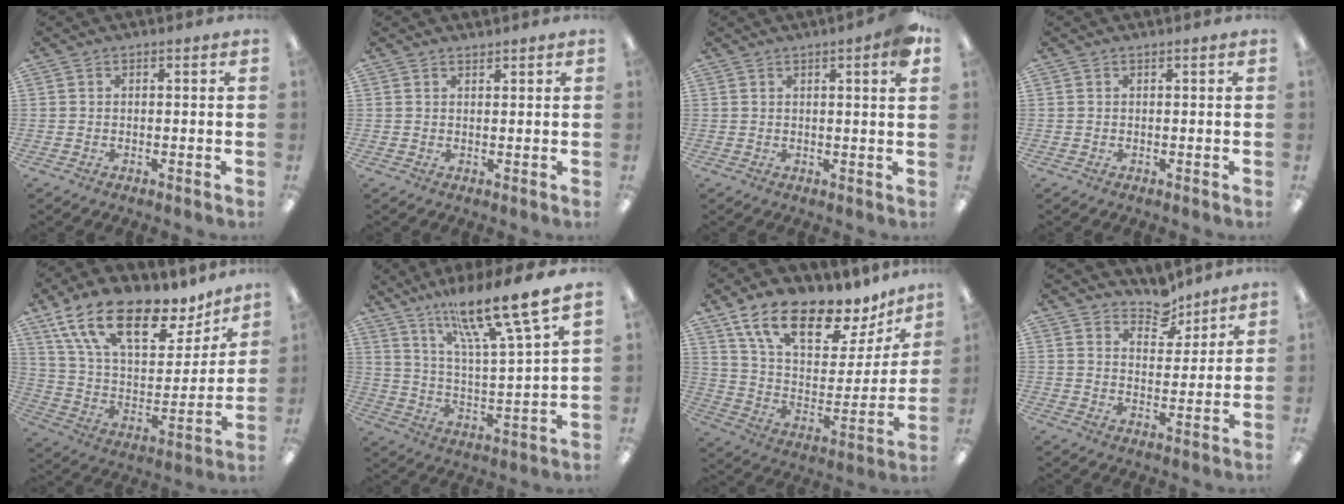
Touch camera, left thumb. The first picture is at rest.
{"total": 1.0, "force": [1.0, 0.1, 0.0], "torque": [-0.001, -0.002, 0.020]}
{"total": 5.6, "force": [2.9, 0.8, 4.7], "torque": [-0.063, -0.009, 0.042]}
{"total": 0.0}
{"total": 21.9, "force": [13.9, 10.0, 13.6], "torque": [-0.240, -0.074, 0.249]}
{"total": 16.8, "force": [13.8, 1.4, 9.5], "torque": [-0.165, -0.091, 0.226]}
{"total": 19.8, "force": [13.7, 8.4, 11.5], "torque": [-0.195, -0.086, 0.240]}
{"total": 7.3, "force": [6.5, 3.2, 1.2], "torque": [-0.008, -0.049, 0.118]}